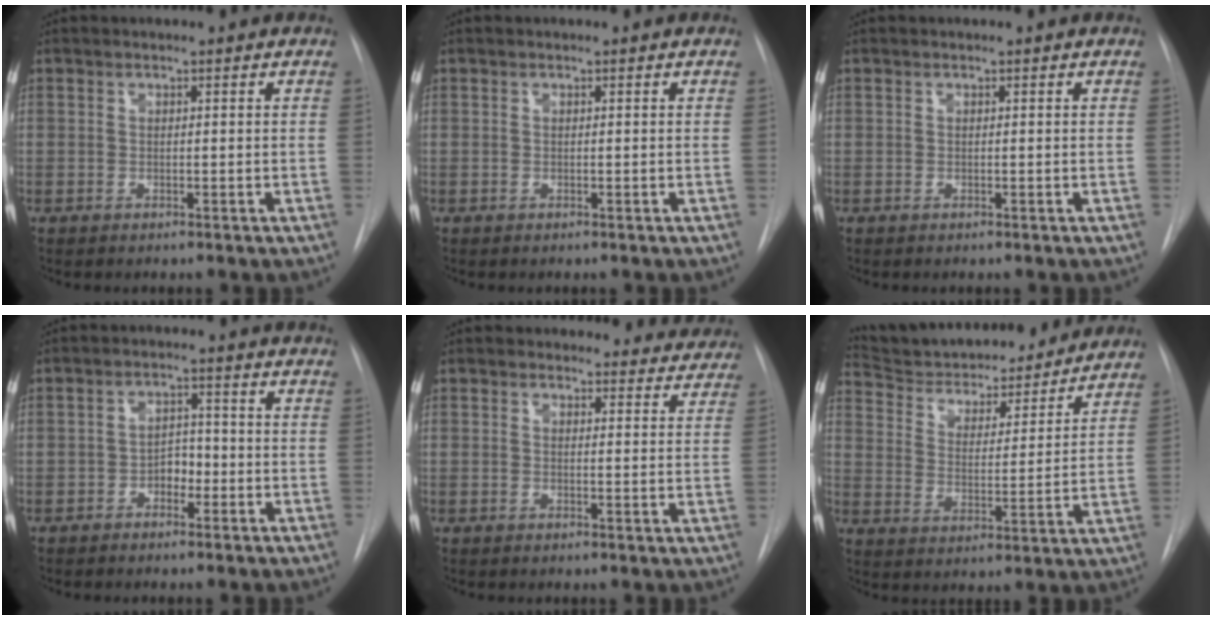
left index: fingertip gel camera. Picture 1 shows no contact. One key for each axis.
{"total": 0.0}
{"total": 0.0}
{"total": 3.4, "fx": -1.9, "fy": 2.0, "fz": 2.0, "tx": -0.026, "ty": 0.005, "tz": -0.033}
{"total": 7.7, "fx": 7.2, "fy": 2.8, "fz": -0.4, "tx": 0.049, "ty": -0.019, "tz": 0.048}
{"total": 18.7, "fx": 17.4, "fy": 4.3, "fz": 5.4, "tx": -0.083, "ty": -0.005, "tz": 0.261}